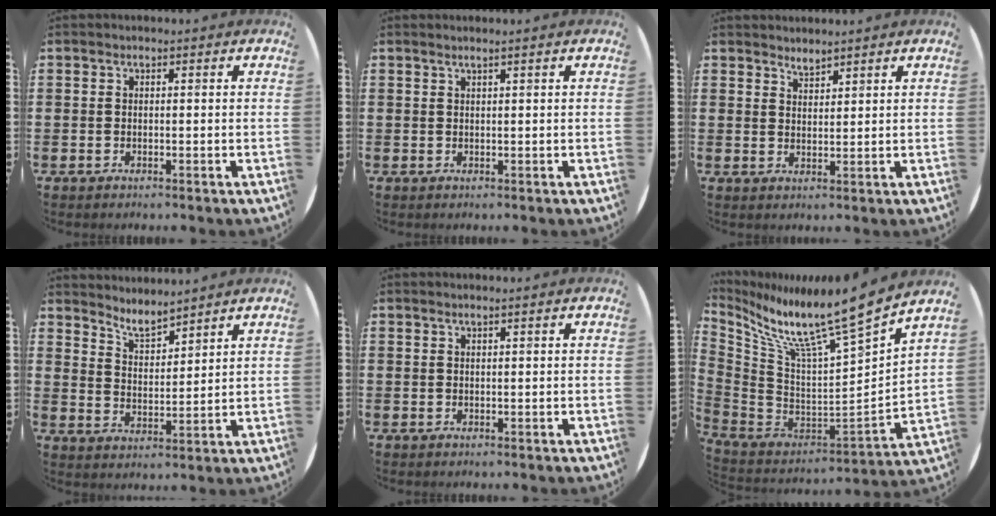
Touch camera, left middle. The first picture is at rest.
{"total": 0.7, "force": [0.5, -0.3, 0.5], "torque": [-0.005, -0.001, 0.008]}
{"total": 2.2, "force": [2.1, 0.2, -0.2], "torque": [0.001, -0.004, 0.041]}
{"total": 4.7, "force": [4.6, 0.5, 0.8], "torque": [-0.028, -0.025, 0.082]}
{"total": 0.5, "force": [0.4, -0.2, 0.3], "torque": [-0.002, 0.000, 0.006]}
{"total": 12.6, "force": [10.3, 0.7, 7.2], "torque": [-0.159, -0.093, 0.168]}